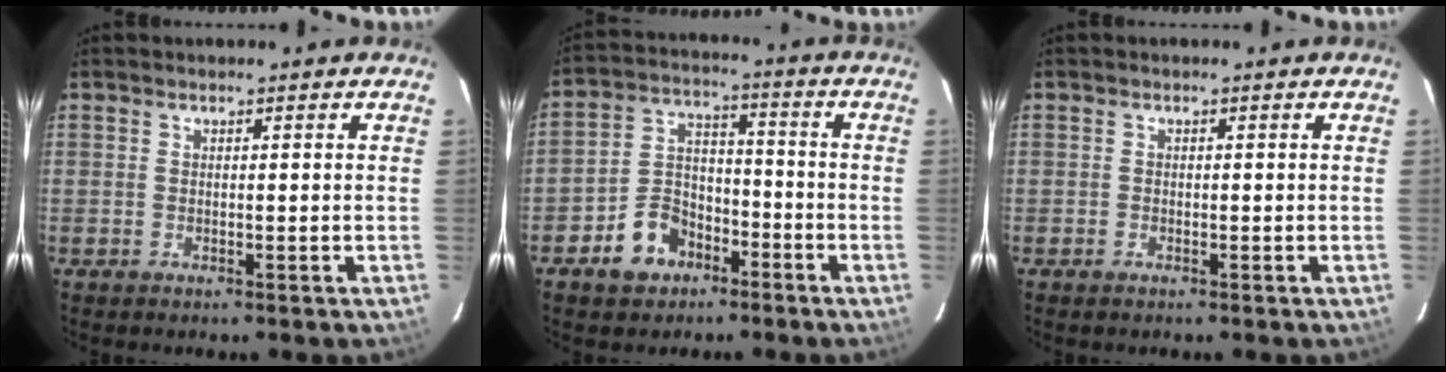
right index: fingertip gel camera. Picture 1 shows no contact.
{"total": 9.3, "force": [-5.6, 6.4, 3.8], "torque": [-0.084, 0.031, -0.087]}
{"total": 0.5, "force": [-0.4, 0.3, 0.2], "torque": [-0.001, 0.001, -0.008]}